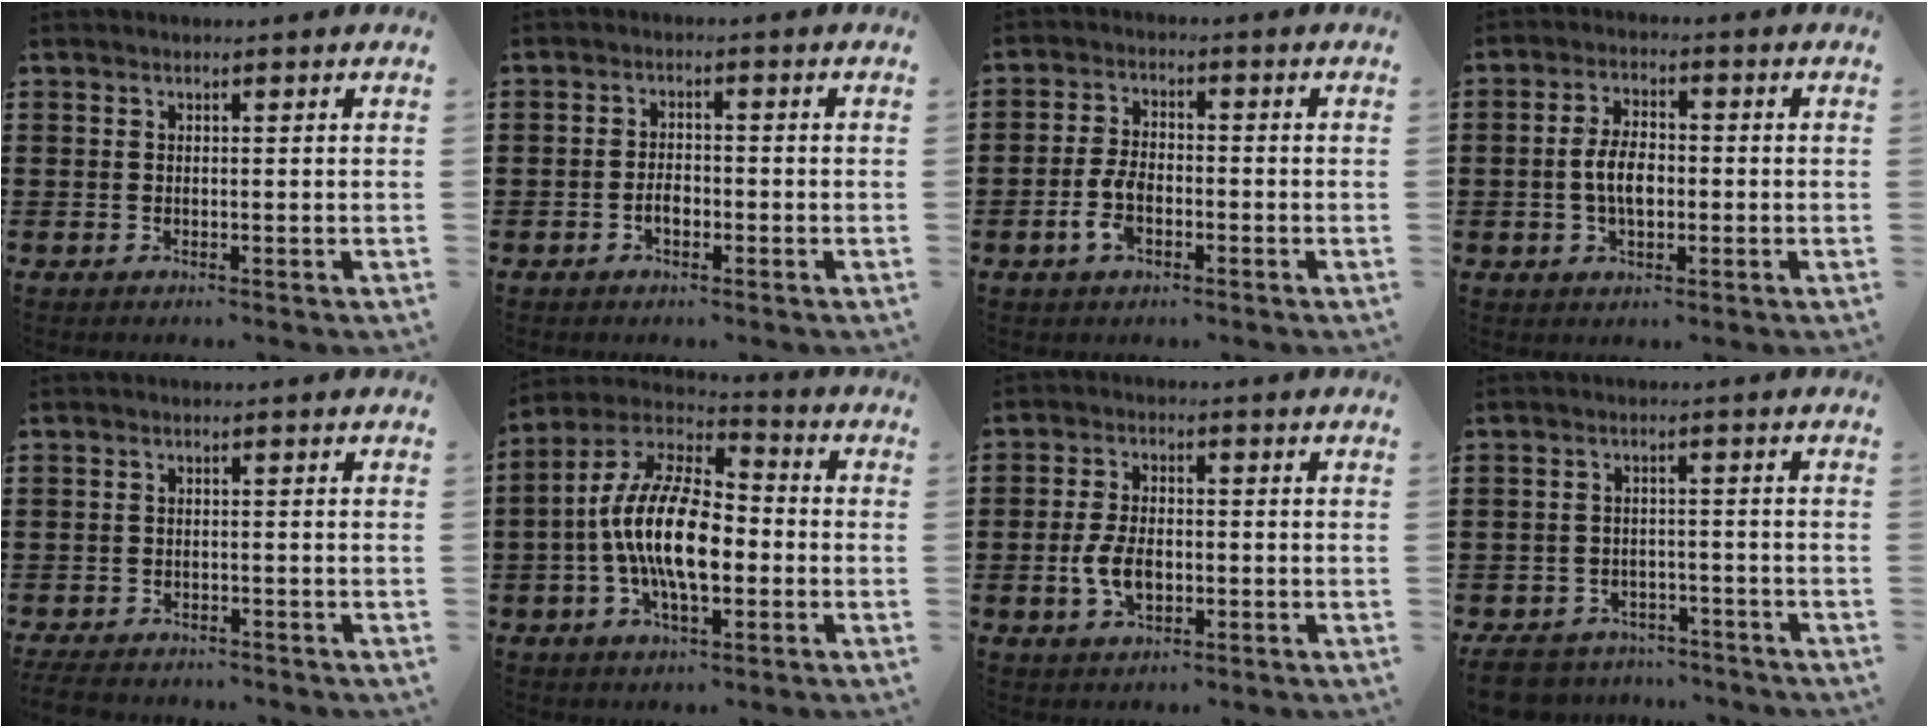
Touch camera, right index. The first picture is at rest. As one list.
[{"total": 2.5, "force": [-1.0, 1.4, 1.8], "torque": [-0.038, 0.005, -0.018]}, {"total": 5.0, "force": [-1.8, 2.7, 3.8], "torque": [-0.096, -0.004, -0.039]}, {"total": 5.5, "force": [-0.7, 2.8, 4.7], "torque": [-0.100, 0.002, -0.016]}, {"total": 2.5, "force": [-2.4, 0.4, 0.6], "torque": [-0.028, -0.004, -0.055]}, {"total": 14.0, "force": [-2.3, 6.2, 12.3], "torque": [-0.281, -0.011, -0.050]}, {"total": 5.7, "force": [-1.2, 3.2, 4.5], "torque": [-0.102, -0.001, -0.025]}, {"total": 4.9, "force": [-4.6, 1.4, 0.9], "torque": [-0.028, 0.007, -0.093]}]